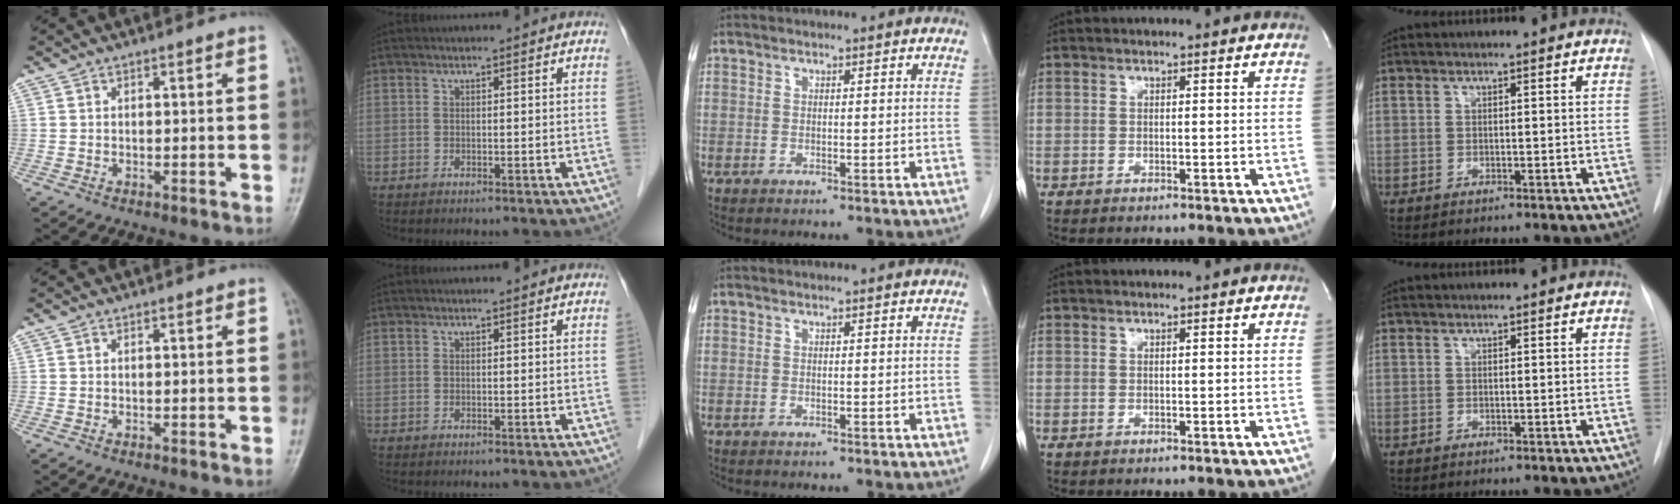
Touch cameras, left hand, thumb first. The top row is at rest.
{}